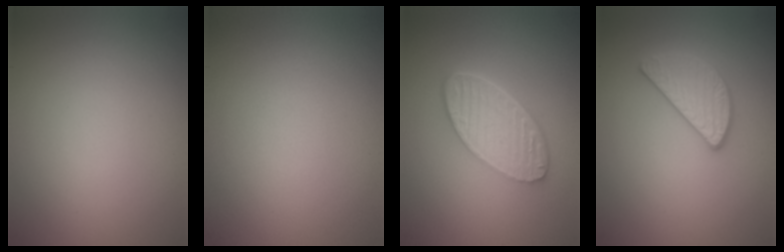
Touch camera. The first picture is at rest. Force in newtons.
{"total": 0.0}
{"total": 6.0, "press": 4.3, "slide": 4.2}
{"total": 2.8, "press": 2.7, "slide": 0.4}